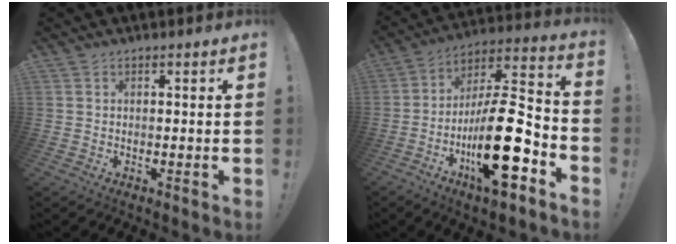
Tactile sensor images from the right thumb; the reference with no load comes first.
{"total": 23.3, "force": [-8.1, 7.6, 20.5], "torque": [-0.361, 0.046, -0.130]}